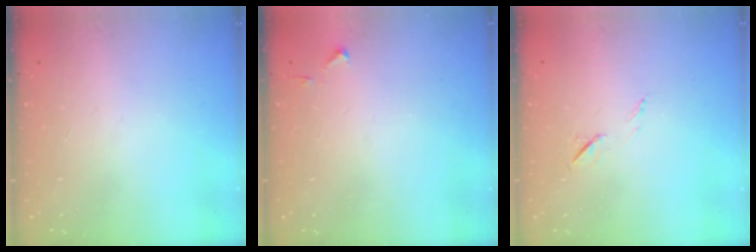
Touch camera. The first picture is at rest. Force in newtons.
{"total": 3.7, "press": 3.7, "slide": 0.6}
{"total": 5.5, "press": 5.3, "slide": 1.5}